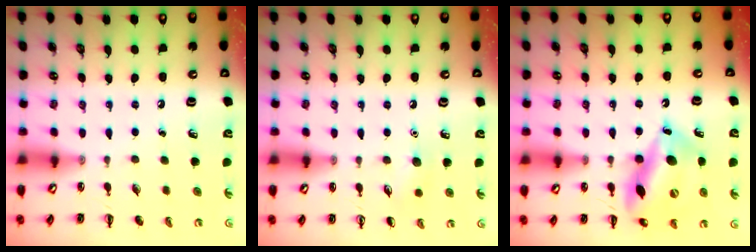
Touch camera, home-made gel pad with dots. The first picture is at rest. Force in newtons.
{"total": 5.6, "press": 5.3, "slide": 1.6}
{"total": 16.2, "press": 15.7, "slide": 3.8}